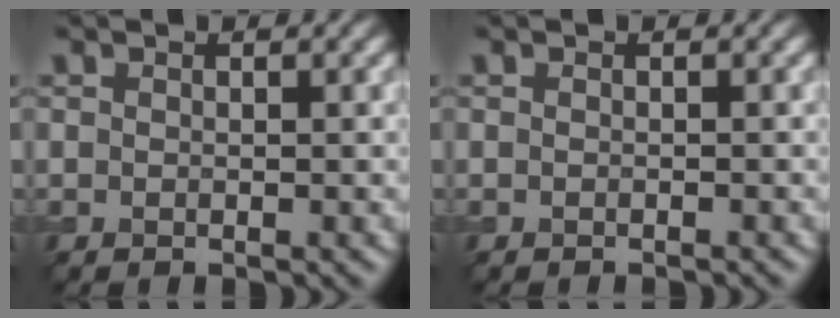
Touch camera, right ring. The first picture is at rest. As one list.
[{"total": 0.7, "force": [-0.6, 0.1, 0.3], "torque": [0.001, -0.001, -0.012]}]